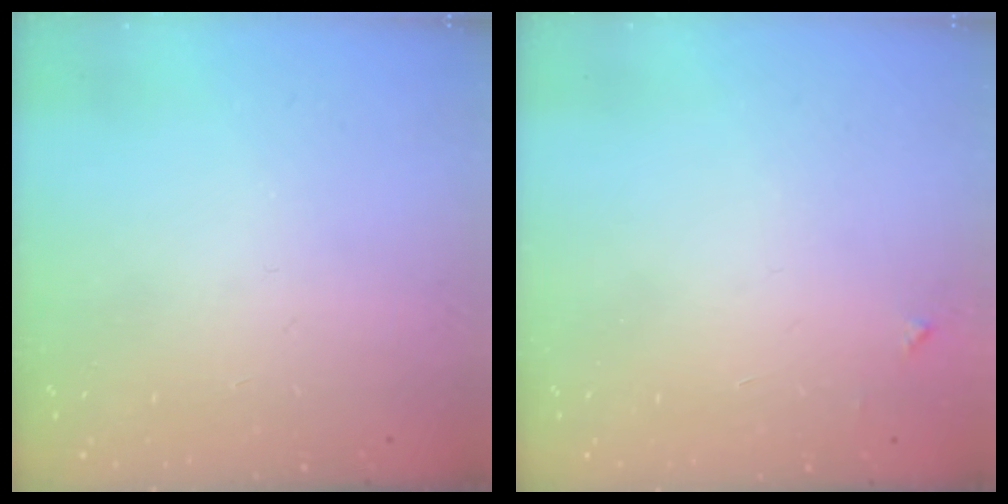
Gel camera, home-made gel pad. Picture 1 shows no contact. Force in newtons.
{"total": 3.3, "press": 3.3, "slide": 0.4}